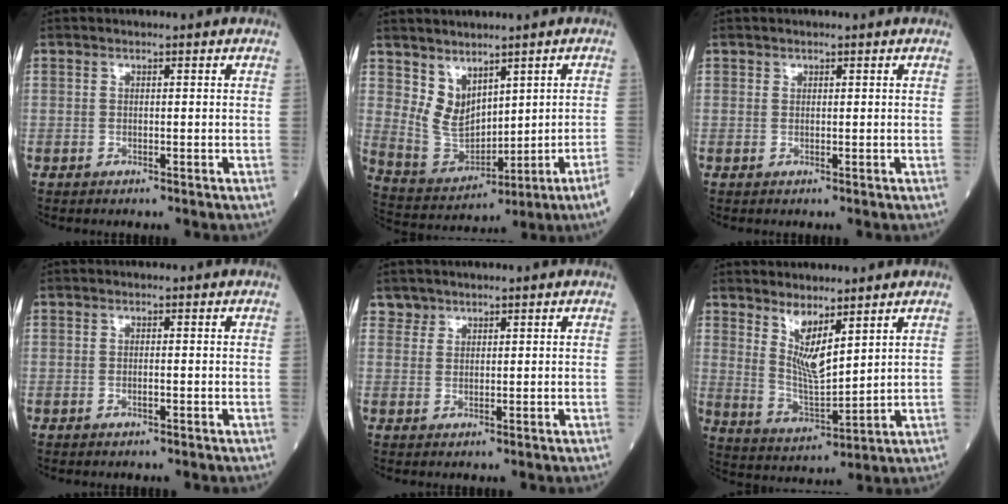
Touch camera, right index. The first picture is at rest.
{"total": 6.4, "force": [2.3, 2.5, 5.4], "torque": [-0.108, 0.001, 0.069]}
{"total": 0.0}
{"total": 0.6, "force": [-0.2, 0.1, 0.5], "torque": [-0.015, 0.000, 0.000]}
{"total": 1.5, "force": [1.2, 0.8, -0.4], "torque": [0.015, 0.004, 0.019]}
{"total": 6.9, "force": [4.1, 1.4, 5.3], "torque": [-0.108, -0.018, 0.089]}